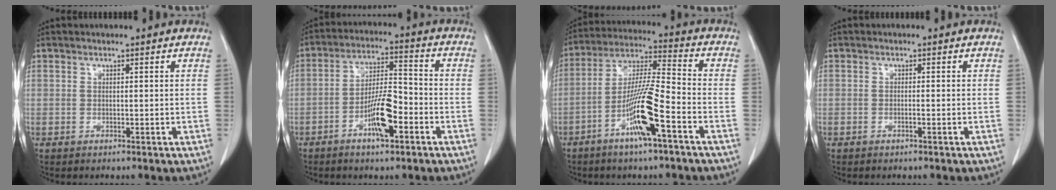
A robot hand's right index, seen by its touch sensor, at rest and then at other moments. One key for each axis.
{"total": 8.6, "fx": -3.8, "fy": 2.1, "fz": 7.5, "tx": -0.142, "ty": 0.004, "tz": -0.067}
{"total": 12.0, "fx": -5.5, "fy": 0.6, "fz": 10.7, "tx": -0.210, "ty": -0.001, "tz": -0.104}
{"total": 0.5, "fx": -0.2, "fy": 0.0, "fz": 0.5, "tx": -0.010, "ty": 0.000, "tz": -0.003}